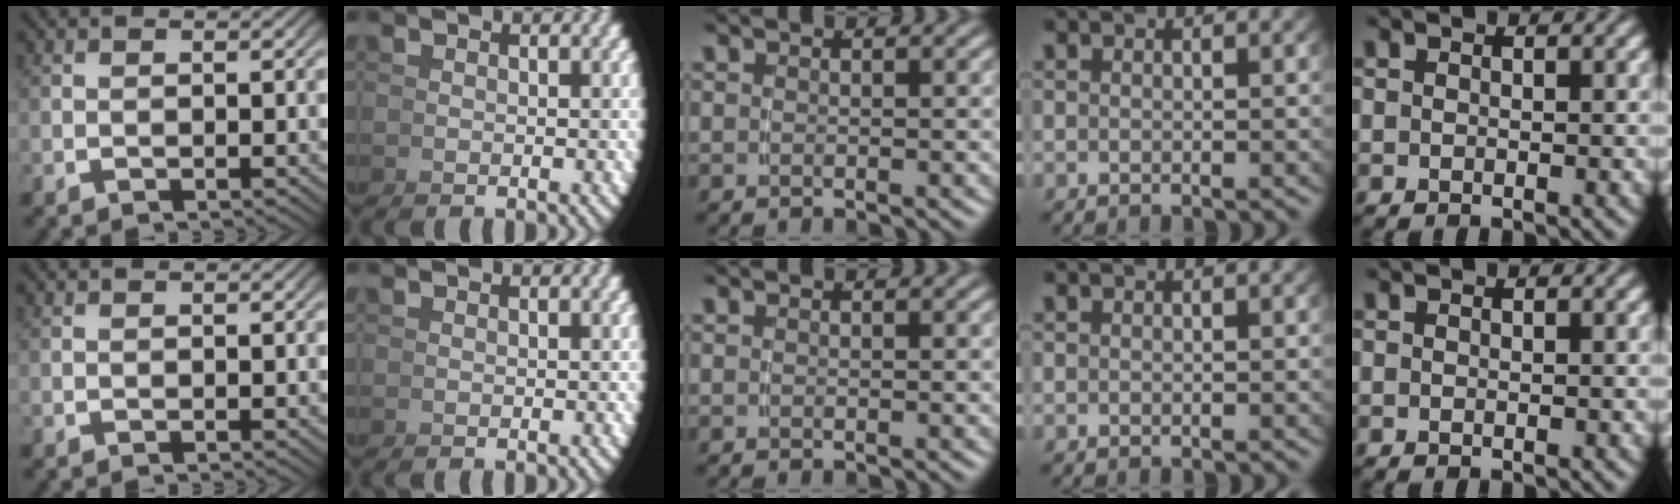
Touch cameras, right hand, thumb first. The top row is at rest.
{}